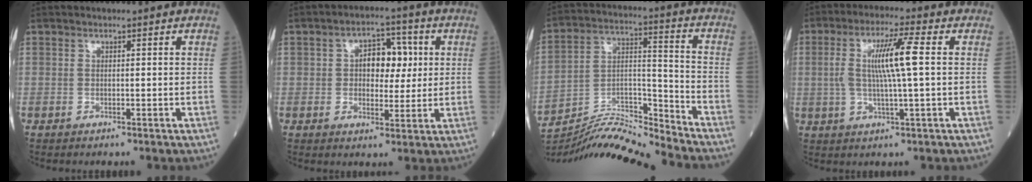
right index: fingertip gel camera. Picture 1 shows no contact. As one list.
[{"total": 6.9, "force": [1.3, 3.9, 5.5], "torque": [-0.079, 0.021, 0.019]}, {"total": 13.4, "force": [-13.2, -1.4, 1.7], "torque": [-0.035, 0.042, -0.241]}, {"total": 8.4, "force": [1.0, 0.0, 8.4], "torque": [-0.164, 0.008, 0.021]}]